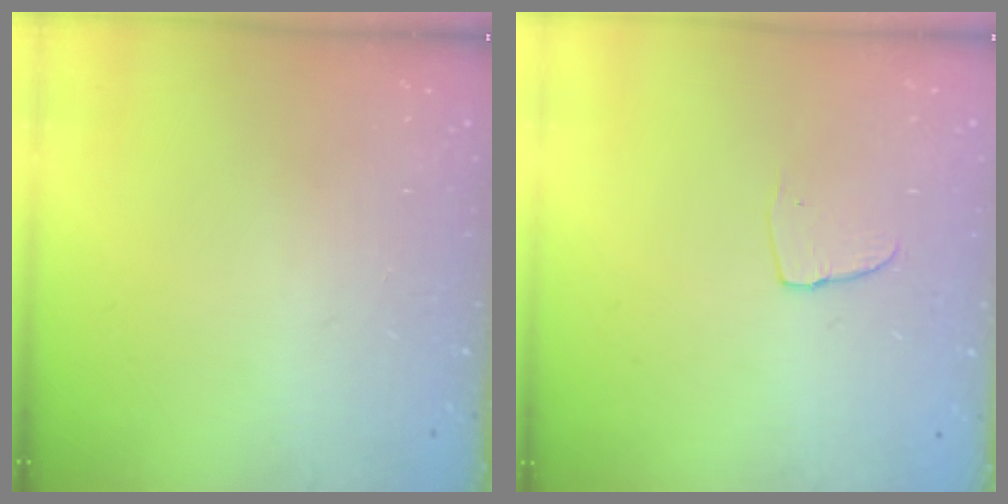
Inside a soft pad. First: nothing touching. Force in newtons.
{"total": 3.6, "press": 3.6, "slide": 0.3}